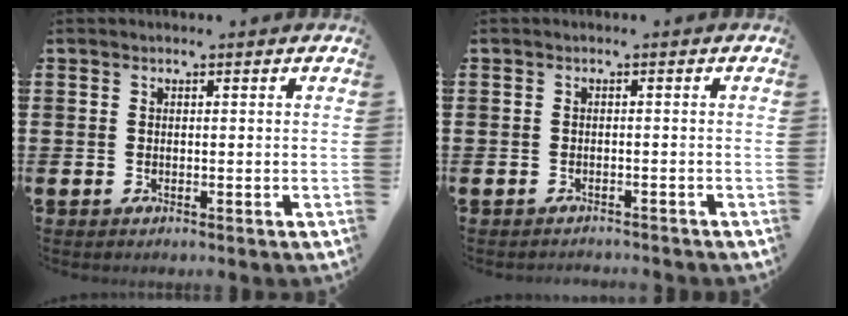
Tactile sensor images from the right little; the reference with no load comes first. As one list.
[{"total": 0.8, "force": [-0.8, 0.0, 0.0], "torque": [-0.002, 0.001, -0.016]}]